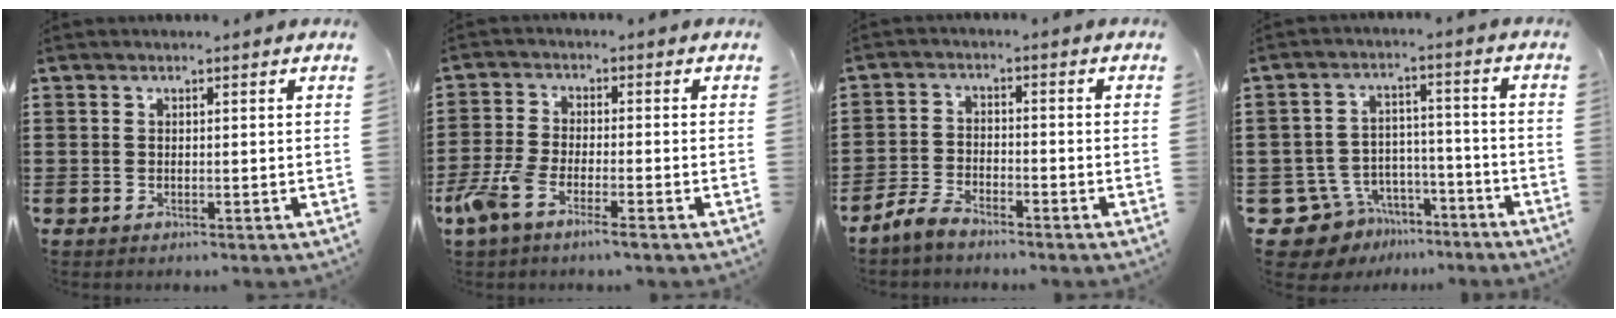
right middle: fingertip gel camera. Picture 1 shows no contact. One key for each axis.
{"total": 5.2, "fx": -3.6, "fy": 1.0, "fz": 3.6, "tx": -0.100, "ty": -0.014, "tz": -0.072}
{"total": 3.8, "fx": -3.5, "fy": 0.7, "fz": 1.2, "tx": -0.043, "ty": 0.003, "tz": -0.077}
{"total": 8.4, "fx": -7.3, "fy": 4.1, "fz": 1.0, "tx": -0.048, "ty": 0.017, "tz": -0.146}